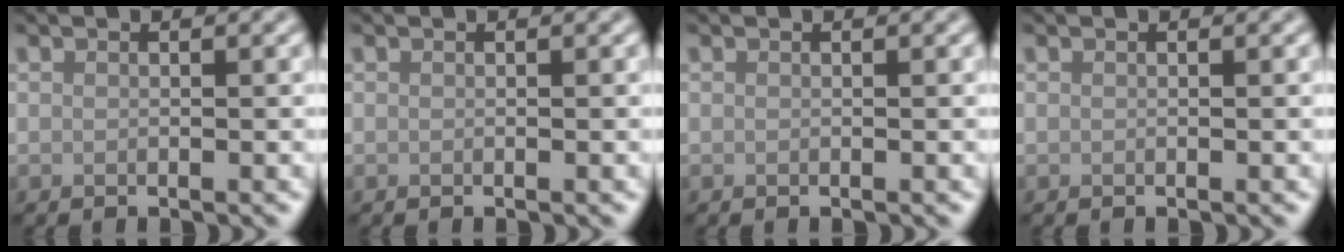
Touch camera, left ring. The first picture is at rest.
{"total": 0.0}
{"total": 0.0}
{"total": 0.0}